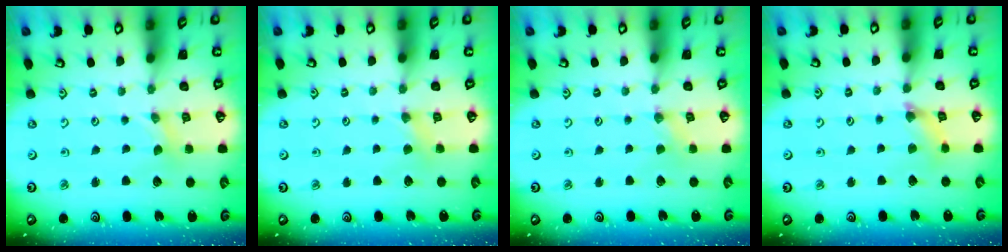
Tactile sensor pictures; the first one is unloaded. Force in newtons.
{"total": 2.9, "press": 2.9, "slide": 0.6}
{"total": 0.0}
{"total": 3.8, "press": 3.7, "slide": 0.3}